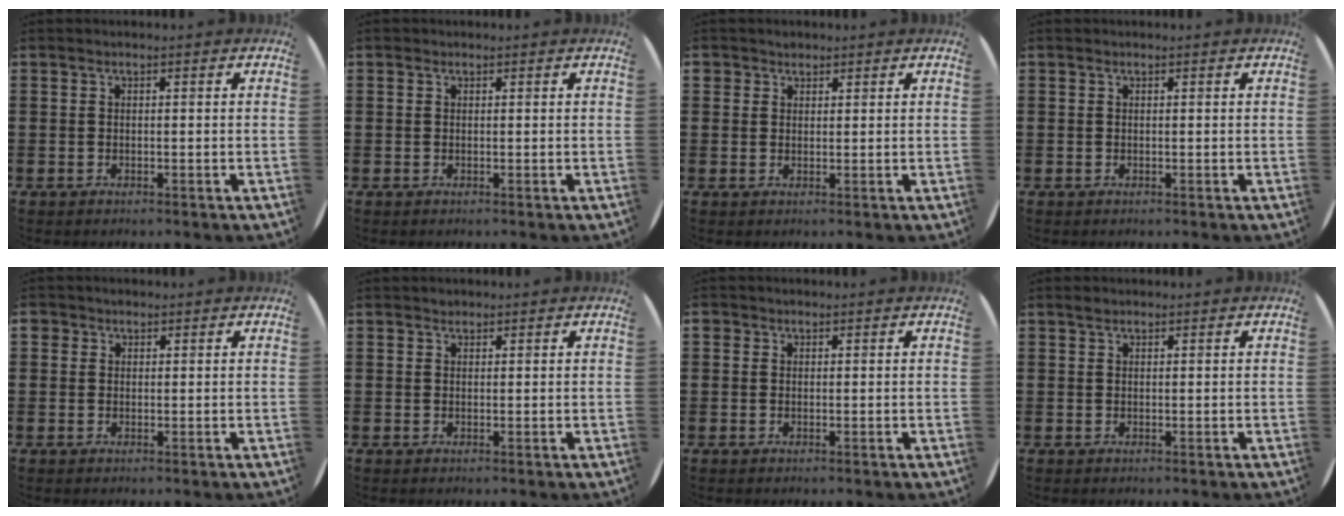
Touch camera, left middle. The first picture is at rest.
{"total": 0.0}
{"total": 1.5, "force": [1.3, 0.8, 0.0], "torque": [0.007, -0.002, 0.024]}
{"total": 0.0}
{"total": 1.2, "force": [0.8, 0.9, 0.2], "torque": [0.003, 0.001, 0.015]}
{"total": 0.7, "force": [0.6, 0.3, 0.0], "torque": [-0.001, 0.002, 0.012]}
{"total": 0.6, "force": [0.3, 0.6, 0.0], "torque": [-0.001, 0.005, 0.006]}
{"total": 0.6, "force": [0.6, 0.3, 0.1], "torque": [0.005, -0.003, 0.010]}